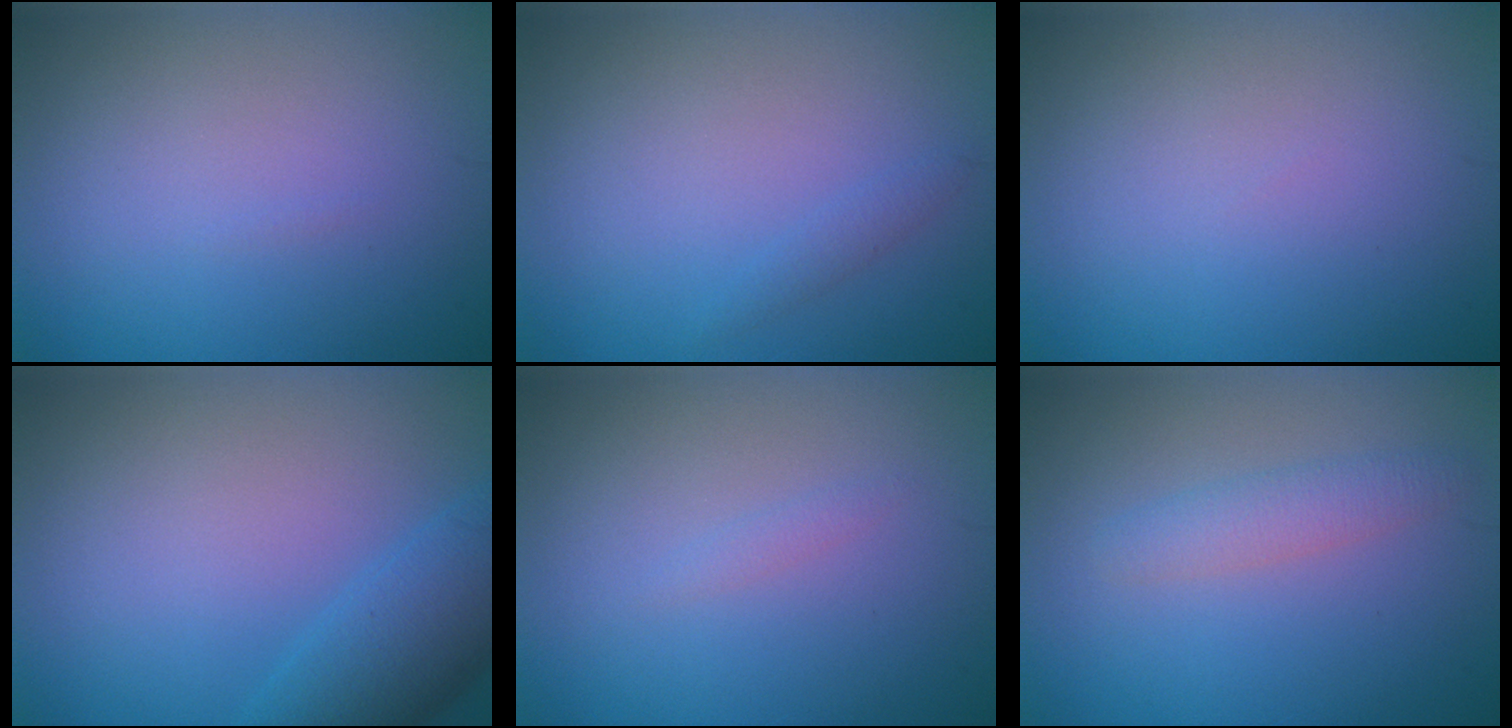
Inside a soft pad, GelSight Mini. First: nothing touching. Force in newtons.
{"total": 0.8, "press": 0.8, "slide": 0.1}
{"total": 0.0}
{"total": 5.1, "press": 5.1, "slide": 0.2}
{"total": 0.6, "press": 0.6, "slide": 0.0}
{"total": 2.1, "press": 2.1, "slide": 0.1}